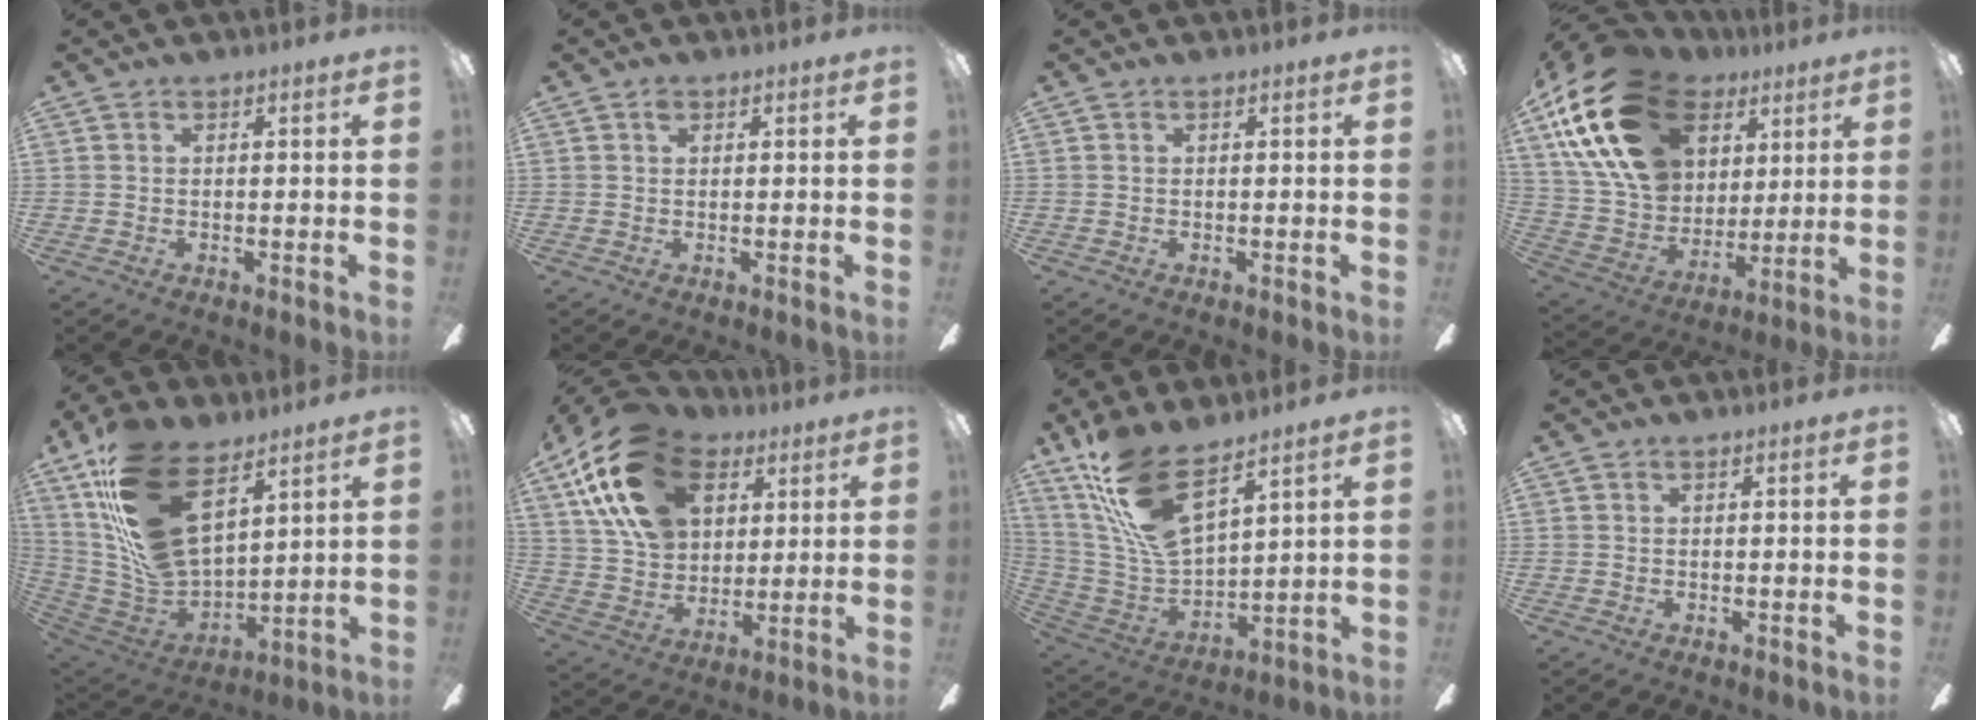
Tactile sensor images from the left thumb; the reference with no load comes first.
{"total": 1.1, "force": [0.5, 0.7, 0.7], "torque": [-0.016, 0.002, 0.010]}
{"total": 0.0}
{"total": 25.8, "force": [12.5, 17.4, 14.5], "torque": [-0.299, -0.037, 0.238]}
{"total": 22.9, "force": [12.0, 12.5, 15.0], "torque": [-0.310, -0.067, 0.224]}
{"total": 21.8, "force": [10.4, 14.6, 12.4], "torque": [-0.249, -0.027, 0.191]}
{"total": 16.9, "force": [11.7, 5.7, 10.7], "torque": [-0.248, -0.071, 0.209]}
{"total": 0.0}